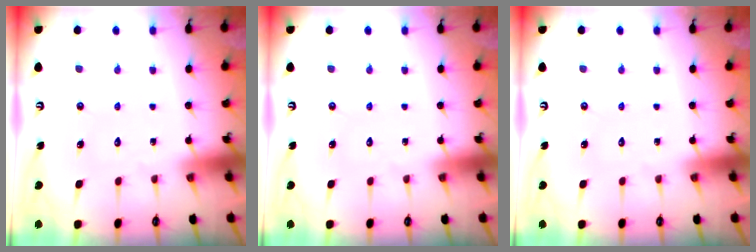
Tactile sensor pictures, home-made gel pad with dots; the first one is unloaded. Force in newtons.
{"total": 0.0}
{"total": 0.0}